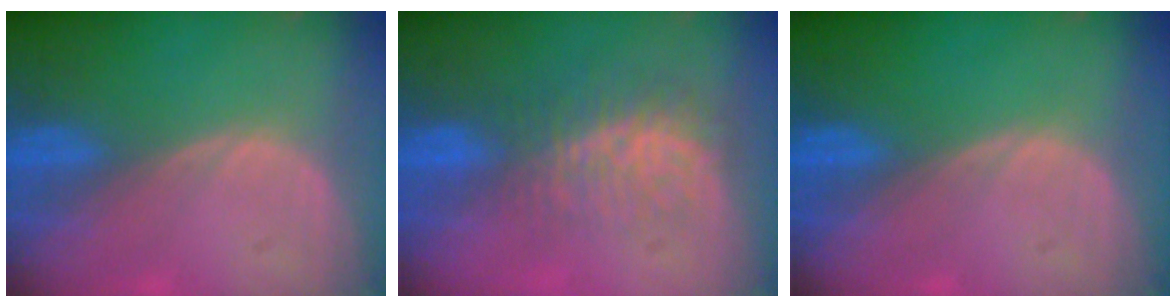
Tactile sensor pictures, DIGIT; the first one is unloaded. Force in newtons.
{"total": 8.3, "press": 7.2, "slide": 4.0}
{"total": 0.0}